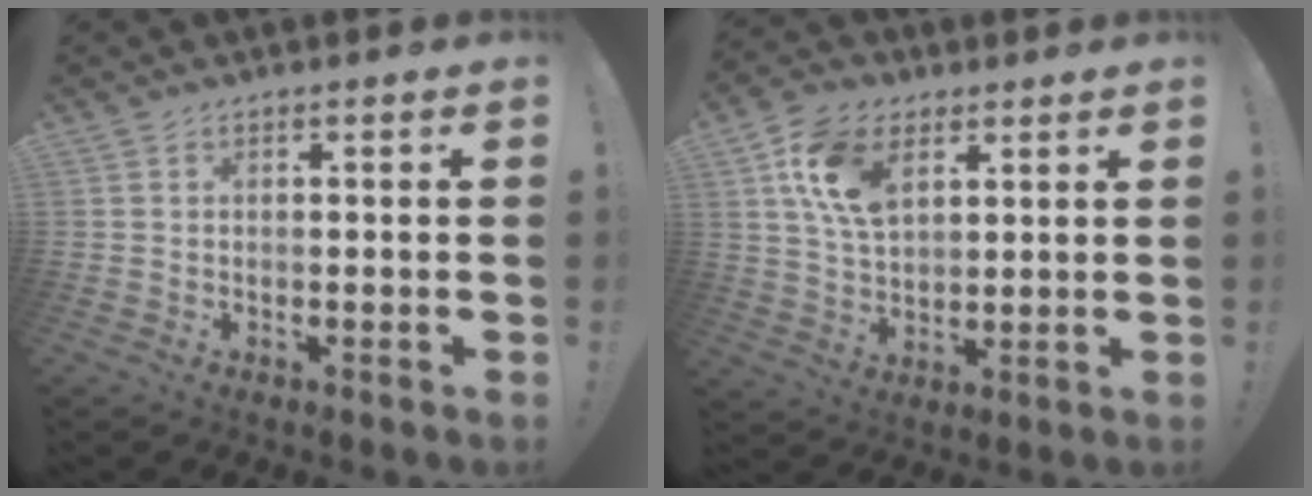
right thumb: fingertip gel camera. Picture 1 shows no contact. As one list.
[{"total": 13.8, "force": [5.9, 8.8, 8.8], "torque": [-0.161, -0.005, 0.116]}]